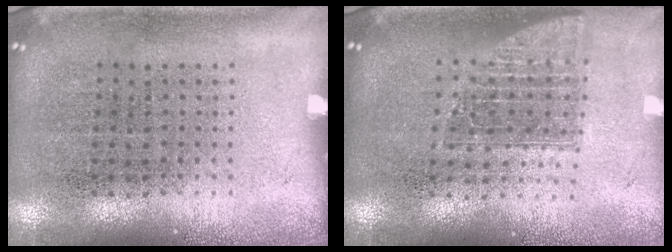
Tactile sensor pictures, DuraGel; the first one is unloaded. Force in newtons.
{"total": 1.5, "press": 1.2, "slide": 1.0}